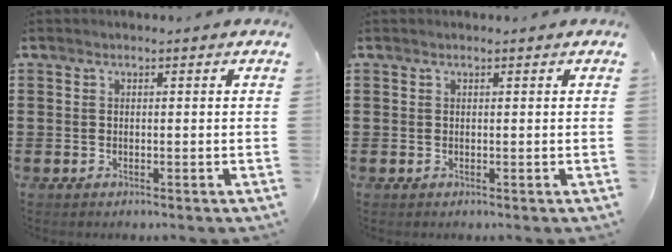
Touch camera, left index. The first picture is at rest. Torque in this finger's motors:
{"motor_torque": [1.14, -1.00, -0.02, 0.01]}